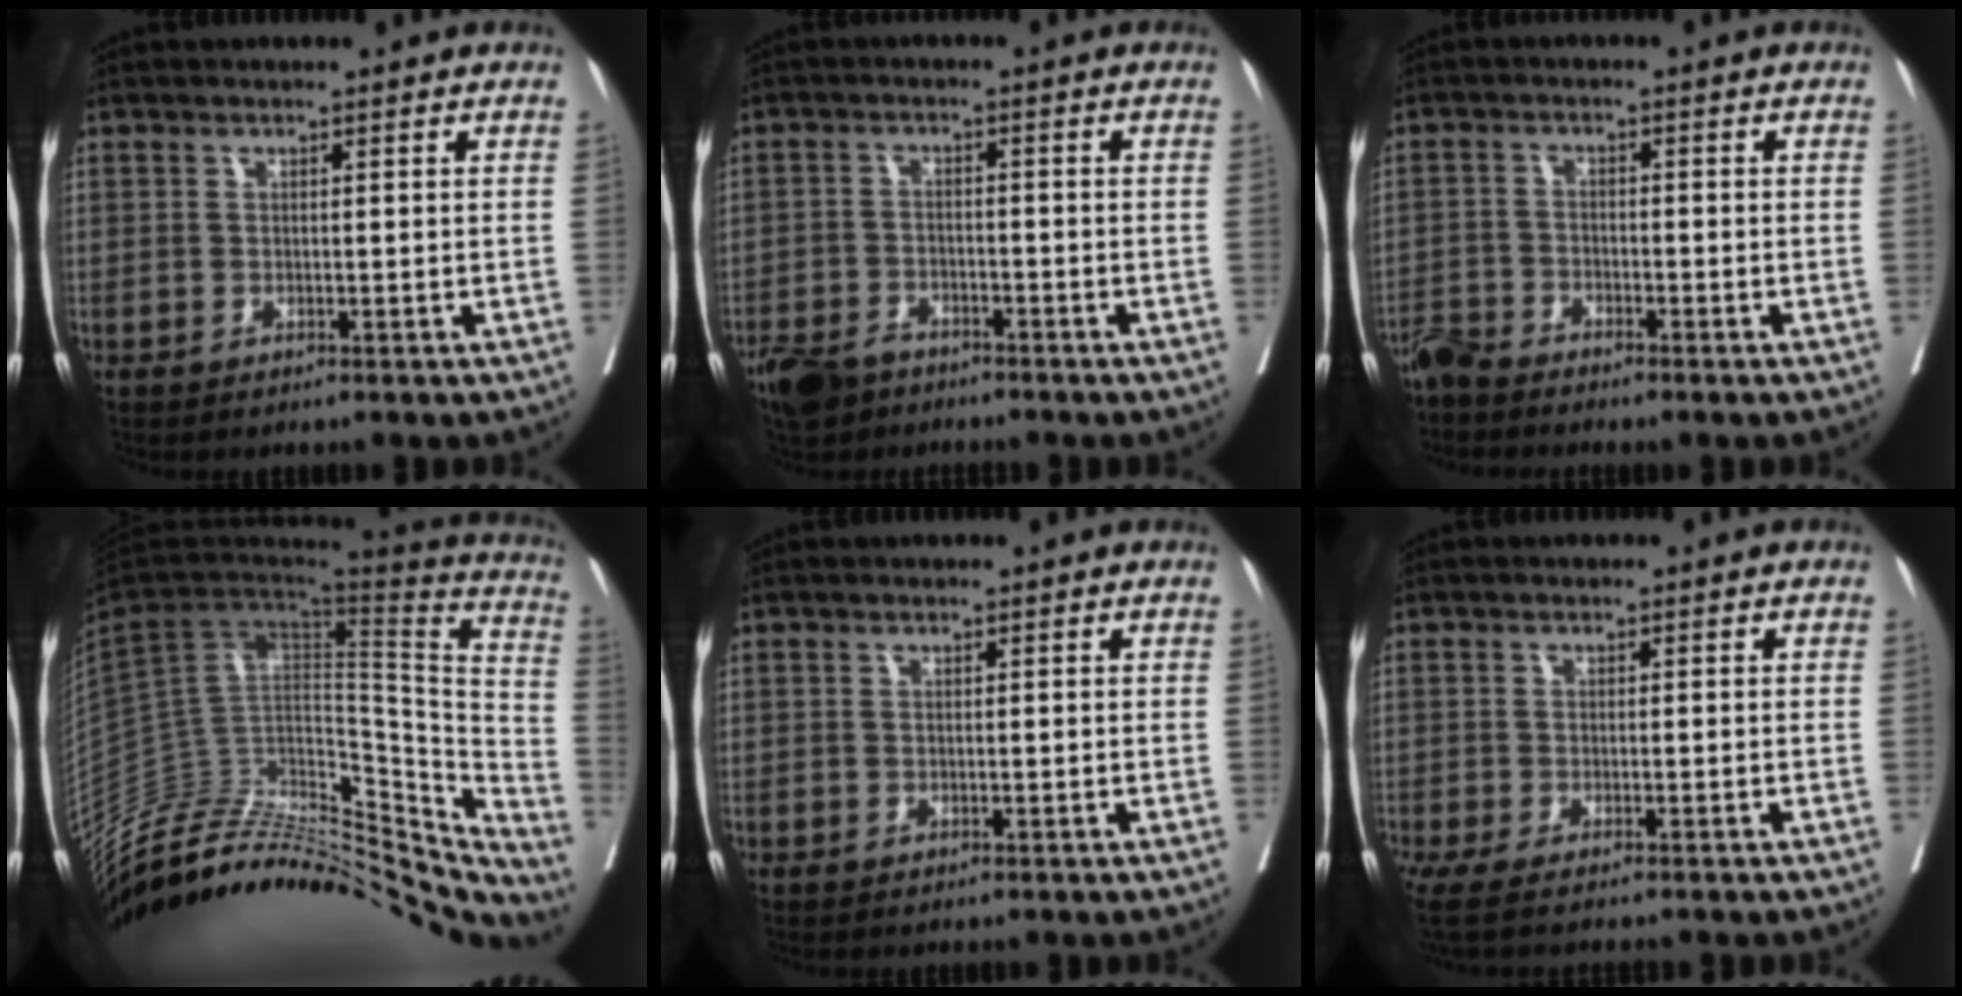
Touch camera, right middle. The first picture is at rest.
{"total": 6.2, "force": [-4.9, 2.9, 2.5], "torque": [-0.047, -0.007, -0.088]}
{"total": 3.3, "force": [-3.2, 0.0, 0.6], "torque": [-0.007, -0.012, -0.066]}
{"total": 42.2, "force": [-36.5, 13.0, 16.6], "torque": [-0.234, -0.035, -0.502]}
{"total": 0.0}
{"total": 6.9, "force": [-5.7, -0.1, 3.9], "torque": [-0.052, -0.009, -0.091]}